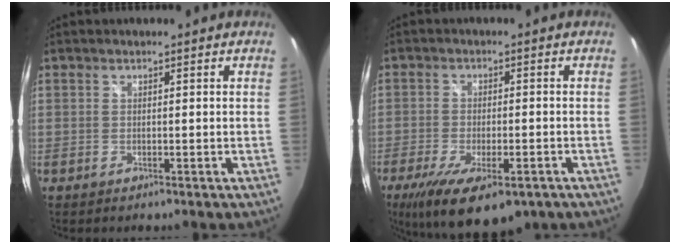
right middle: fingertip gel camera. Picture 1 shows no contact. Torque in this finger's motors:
{"motor_torque": [1.10, -1.04, 0.30, 0.12]}